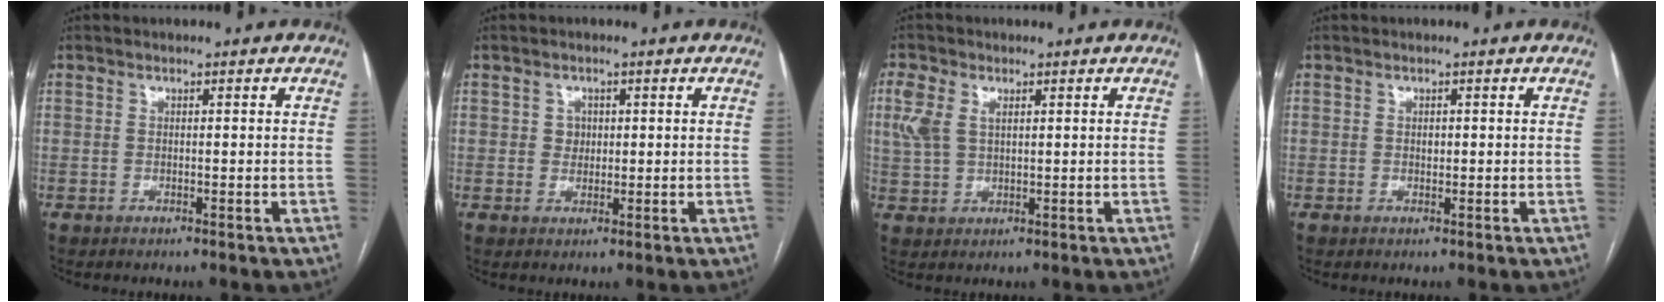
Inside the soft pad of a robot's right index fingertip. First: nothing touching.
{"total": 2.0, "force": [0.4, 1.8, 0.8], "torque": [-0.008, 0.001, 0.006]}
{"total": 5.3, "force": [2.3, 3.2, 3.5], "torque": [-0.106, 0.022, 0.048]}
{"total": 0.7, "force": [0.1, 0.5, 0.5], "torque": [-0.006, 0.001, 0.000]}